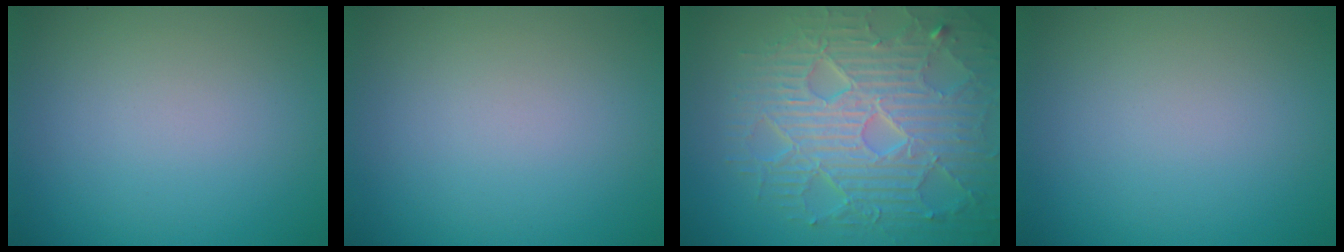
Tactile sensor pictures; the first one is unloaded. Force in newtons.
{"total": 0.0}
{"total": 9.6, "press": 6.4, "slide": 7.1}
{"total": 0.0}